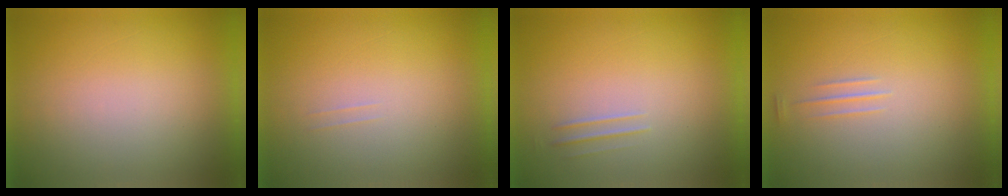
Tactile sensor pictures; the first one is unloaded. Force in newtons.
{"total": 1.2}
{"total": 1.8}
{"total": 1.2}